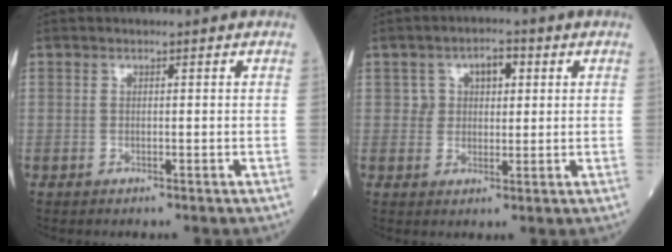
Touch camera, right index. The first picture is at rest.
{"total": 4.7, "force": [1.7, 3.1, 3.1], "torque": [-0.039, 0.011, 0.027]}